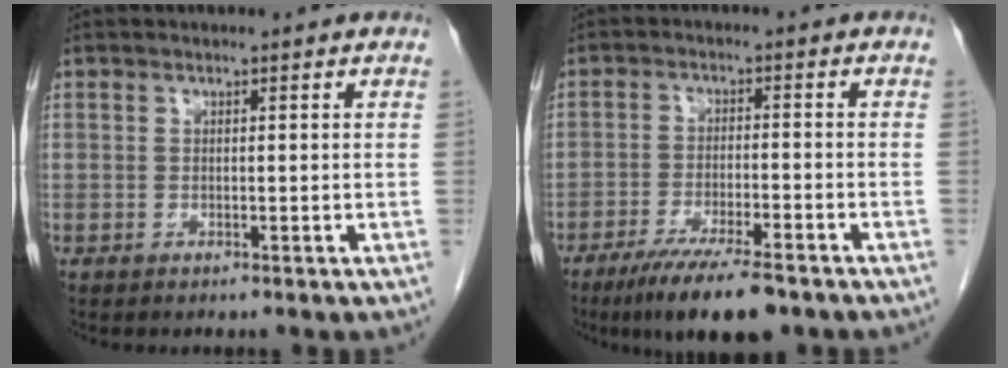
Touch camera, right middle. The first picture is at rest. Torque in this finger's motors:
{"motor_torque": [1.16, -0.98, 0.19, 0.06]}